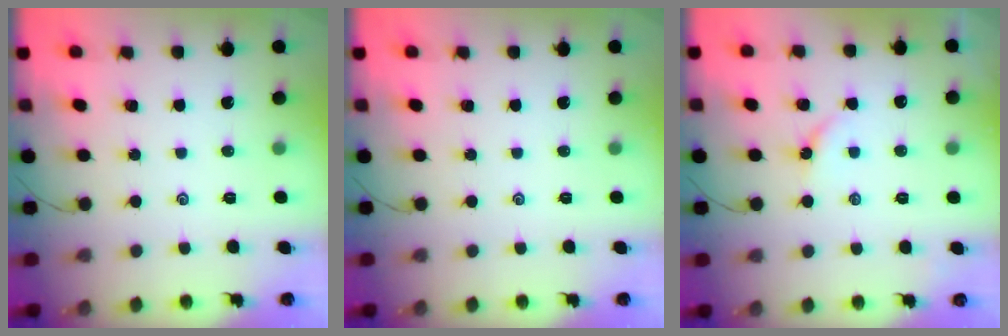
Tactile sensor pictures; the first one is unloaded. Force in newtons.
{"total": 0.0}
{"total": 3.7, "press": 3.7, "slide": 0.6}